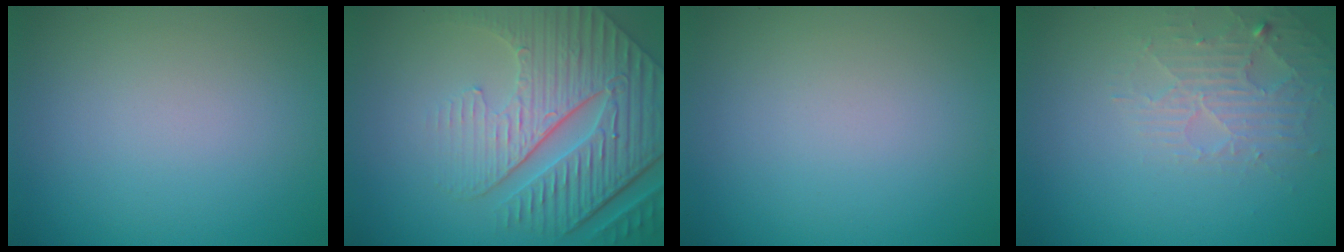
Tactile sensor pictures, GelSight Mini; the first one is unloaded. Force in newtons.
{"total": 8.5, "press": 6.3, "slide": 5.8}
{"total": 0.0}
{"total": 3.1, "press": 3.0, "slide": 0.6}